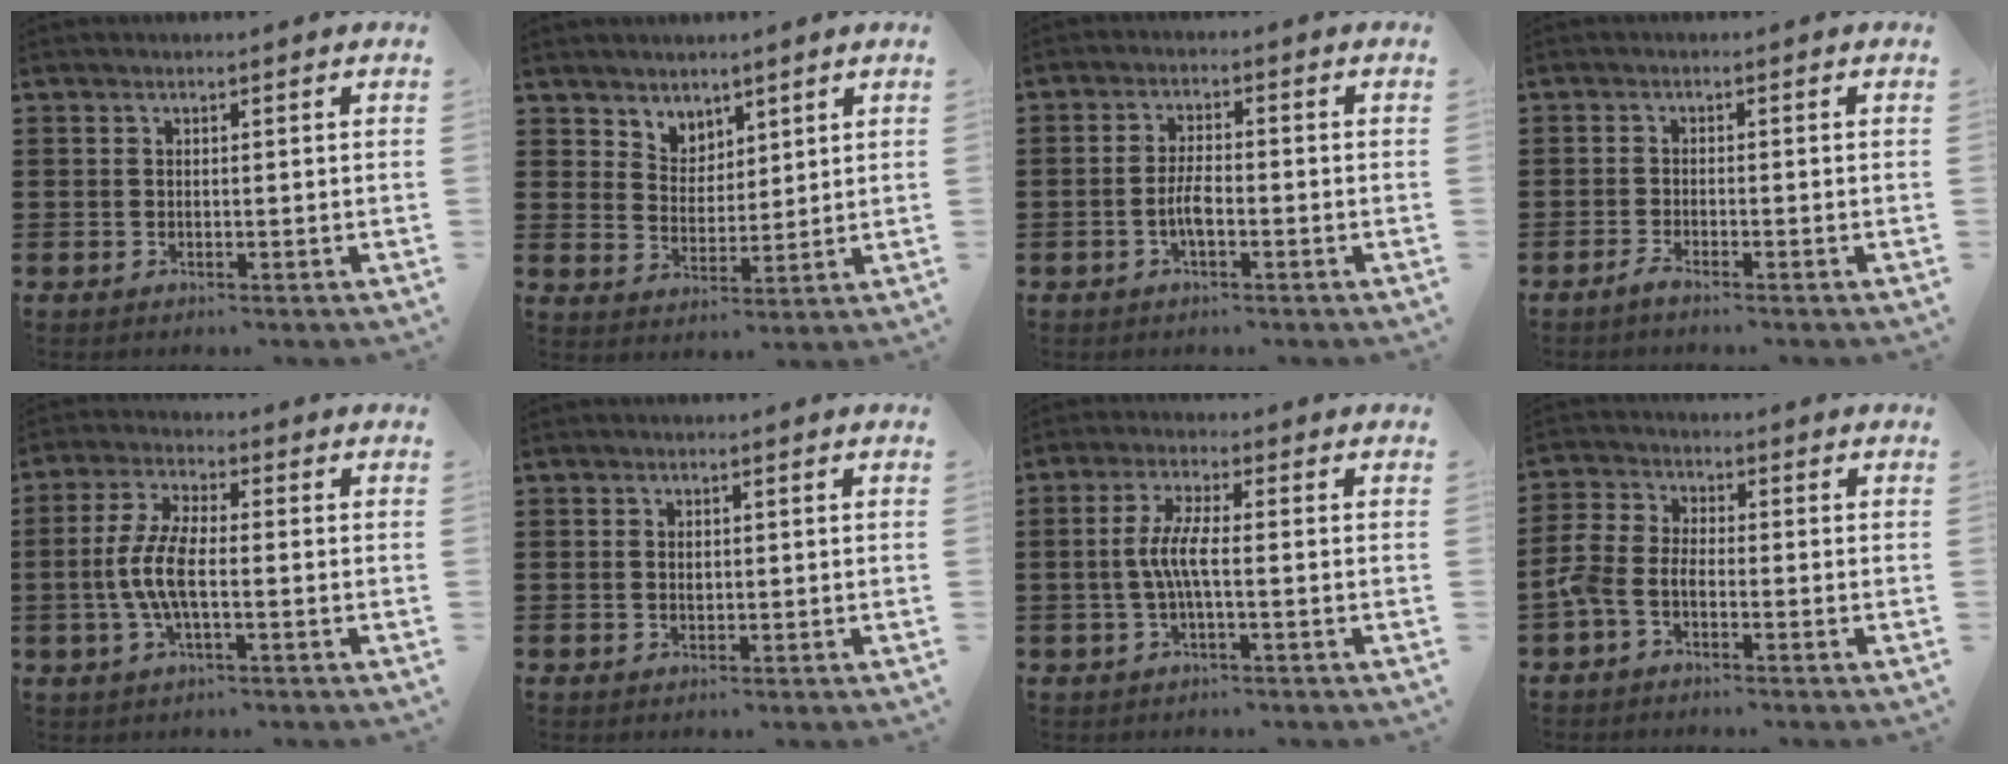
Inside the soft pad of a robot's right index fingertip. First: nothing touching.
{"total": 4.4, "force": [3.6, 2.6, -0.3], "torque": [-0.013, -0.003, 0.068]}
{"total": 3.8, "force": [-1.2, 1.1, 3.4], "torque": [-0.075, -0.001, -0.027]}
{"total": 1.5, "force": [-1.4, -0.1, 0.6], "torque": [-0.020, -0.008, -0.027]}
{"total": 6.9, "force": [-1.4, 2.4, 6.4], "torque": [-0.153, -0.010, -0.036]}
{"total": 1.2, "force": [0.1, 0.7, 1.0], "torque": [-0.021, 0.003, 0.001]}
{"total": 5.2, "force": [-0.8, 1.0, 5.0], "torque": [-0.111, -0.004, -0.025]}
{"total": 3.5, "force": [-2.4, 1.5, 2.1], "torque": [-0.065, -0.003, -0.054]}